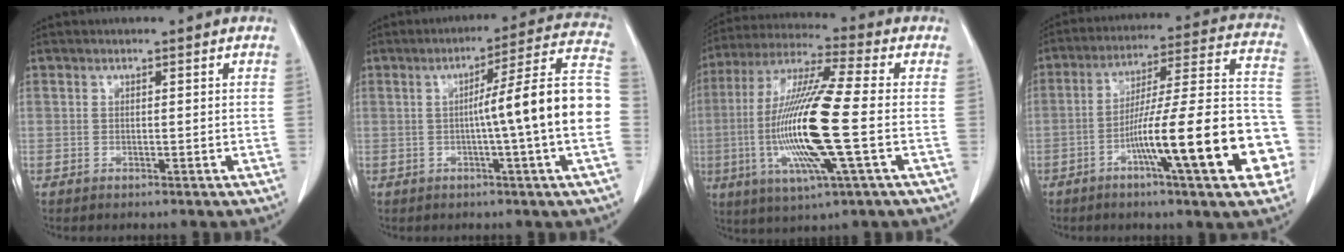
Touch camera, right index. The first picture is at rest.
{"total": 14.6, "force": [-1.4, -1.8, 14.5], "torque": [-0.196, 0.019, -0.028]}
{"total": 17.5, "force": [-2.8, 0.7, 17.3], "torque": [-0.357, -0.010, -0.058]}
{"total": 21.3, "force": [-7.5, 1.8, 19.8], "torque": [-0.236, 0.019, -0.111]}